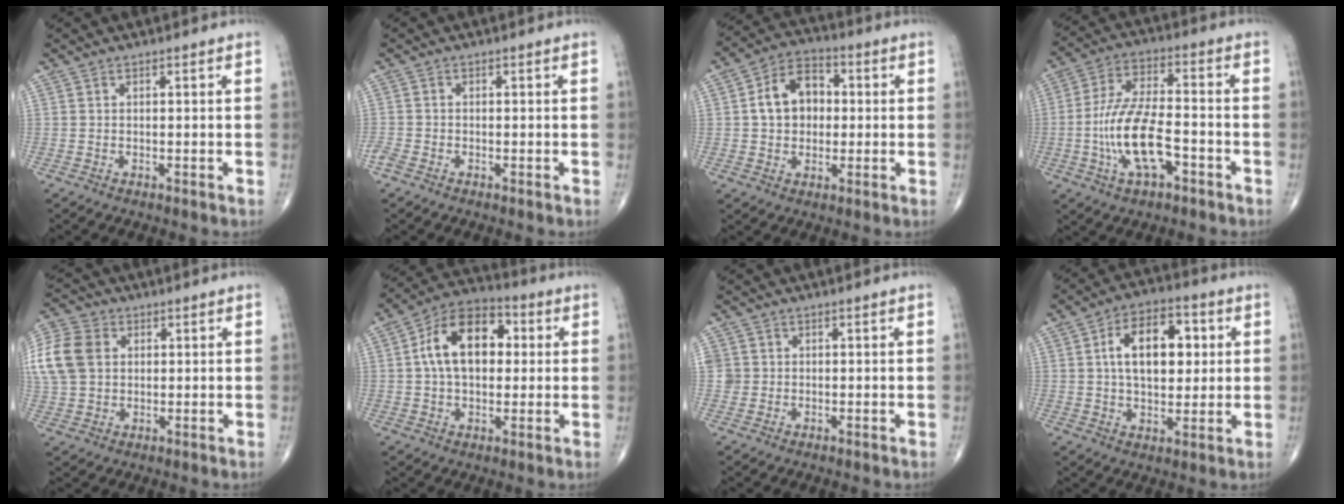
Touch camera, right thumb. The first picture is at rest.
{"total": 1.8, "force": [-1.2, 1.0, 0.9], "torque": [-0.025, 0.000, -0.026]}
{"total": 10.4, "force": [1.0, 7.8, 6.8], "torque": [-0.089, 0.020, 0.009]}
{"total": 13.6, "force": [-4.3, 5.8, 11.6], "torque": [-0.229, 0.029, -0.079]}
{"total": 21.0, "force": [4.8, 16.5, 12.0], "torque": [-0.318, 0.052, 0.104]}
{"total": 14.8, "force": [2.3, 9.4, 11.2], "torque": [-0.165, 0.024, 0.030]}
{"total": 2.6, "force": [0.2, 2.6, 0.3], "torque": [0.012, 0.005, 0.007]}
{"total": 14.1, "force": [2.8, 8.4, 11.0], "torque": [-0.145, 0.009, 0.041]}